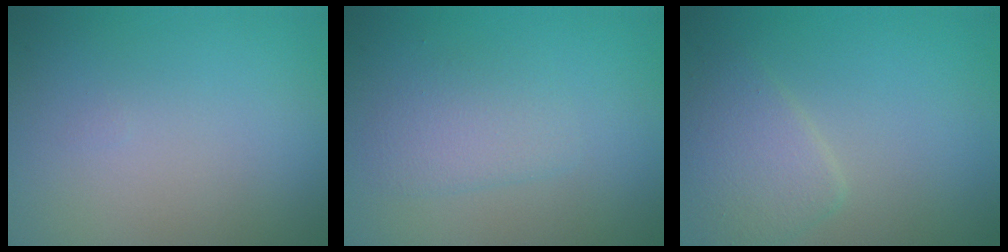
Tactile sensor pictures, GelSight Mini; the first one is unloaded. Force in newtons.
{"total": 2.2, "press": 2.2, "slide": 0.1}
{"total": 2.9, "press": 2.9, "slide": 0.1}